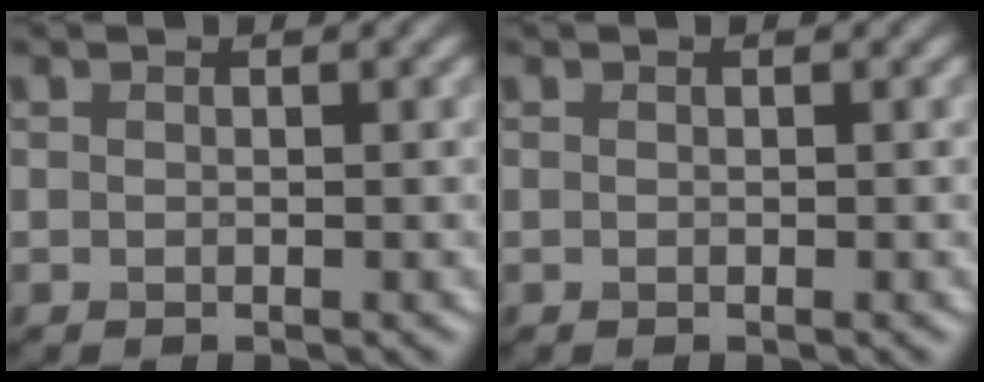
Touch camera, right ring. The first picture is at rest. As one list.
[{"total": 0.0}]